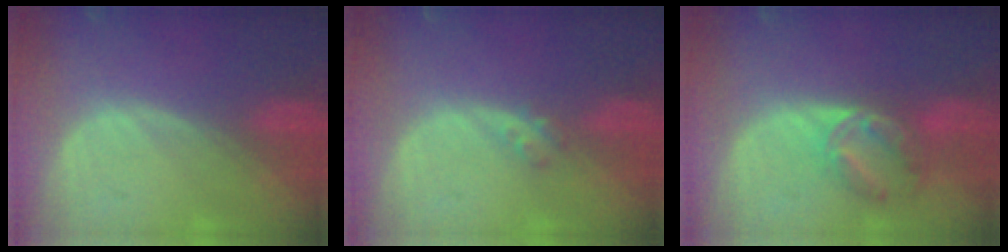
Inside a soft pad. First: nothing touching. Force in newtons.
{"total": 1.8, "press": 1.5, "slide": 0.9}
{"total": 7.2, "press": 6.0, "slide": 3.9}